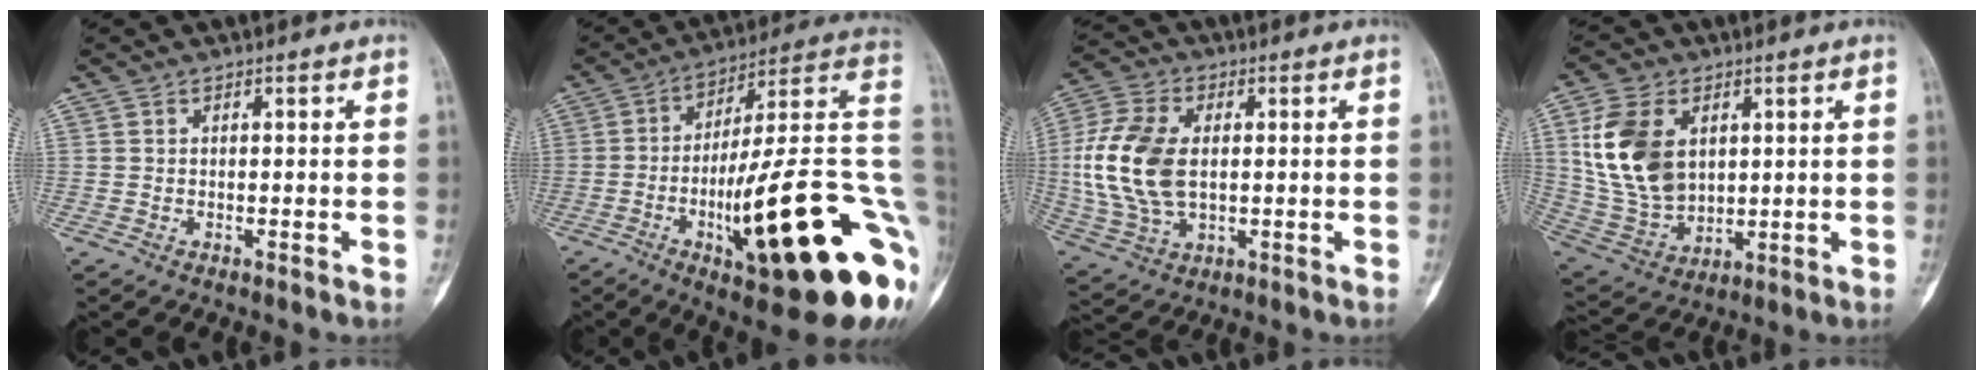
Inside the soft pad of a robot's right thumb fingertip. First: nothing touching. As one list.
[{"total": 31.4, "force": [-6.6, 7.0, 29.9], "torque": [-0.362, 0.011, -0.098]}, {"total": 15.4, "force": [0.7, 9.6, 12.1], "torque": [-0.260, 0.003, 0.017]}, {"total": 15.4, "force": [4.0, 10.4, 10.7], "torque": [-0.194, -0.013, 0.091]}]